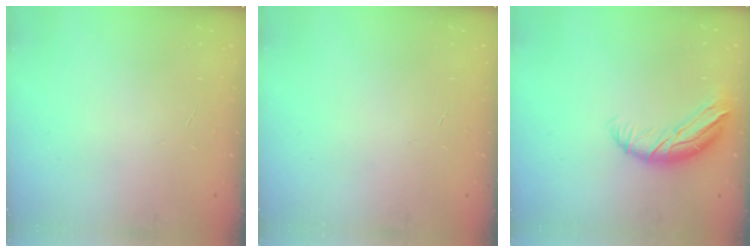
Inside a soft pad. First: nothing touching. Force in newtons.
{"total": 0.0}
{"total": 10.9, "press": 10.8, "slide": 1.3}